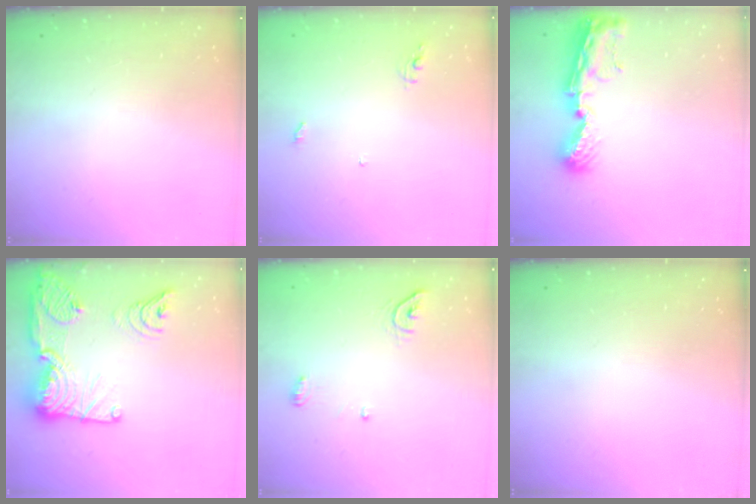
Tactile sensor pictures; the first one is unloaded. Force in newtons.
{"total": 4.1, "press": 4.1, "slide": 0.3}
{"total": 9.8, "press": 9.7, "slide": 1.0}
{"total": 27.4, "press": 26.4, "slide": 7.2}
{"total": 5.2, "press": 5.2, "slide": 0.1}
{"total": 0.0}